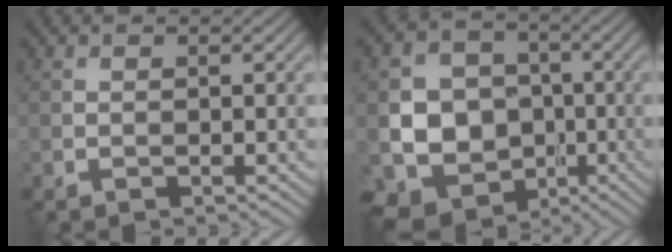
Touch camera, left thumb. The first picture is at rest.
{"total": 11.2, "force": [-2.9, 9.5, 5.2], "torque": [-0.119, -0.031, -0.066]}